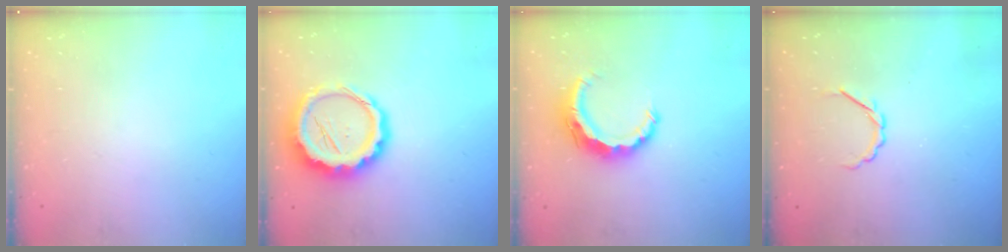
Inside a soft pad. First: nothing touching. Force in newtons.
{"total": 11.8, "press": 11.4, "slide": 2.8}
{"total": 8.1, "press": 8.0, "slide": 1.0}
{"total": 2.4, "press": 2.2, "slide": 0.8}